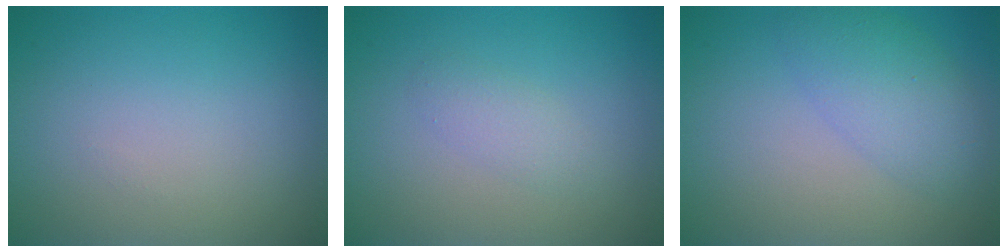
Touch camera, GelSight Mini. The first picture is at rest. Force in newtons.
{"total": 1.5, "press": 1.5, "slide": 0.1}
{"total": 3.8, "press": 3.8, "slide": 0.1}